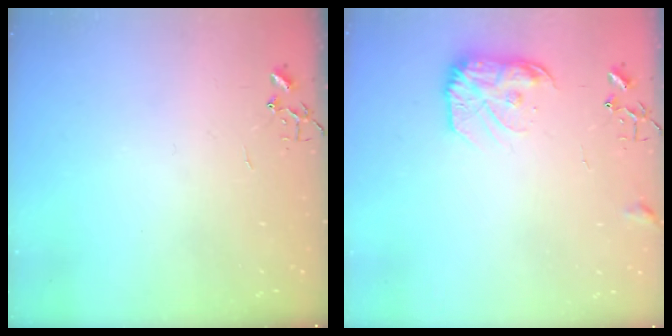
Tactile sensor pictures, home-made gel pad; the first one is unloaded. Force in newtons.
{"total": 12.4, "press": 12.4, "slide": 0.7}